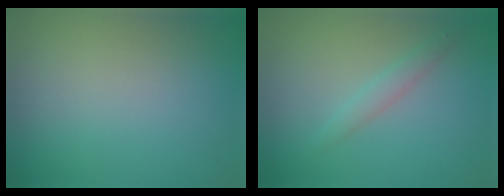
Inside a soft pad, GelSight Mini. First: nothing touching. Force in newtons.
{"total": 1.4, "press": 1.4, "slide": 0.0}